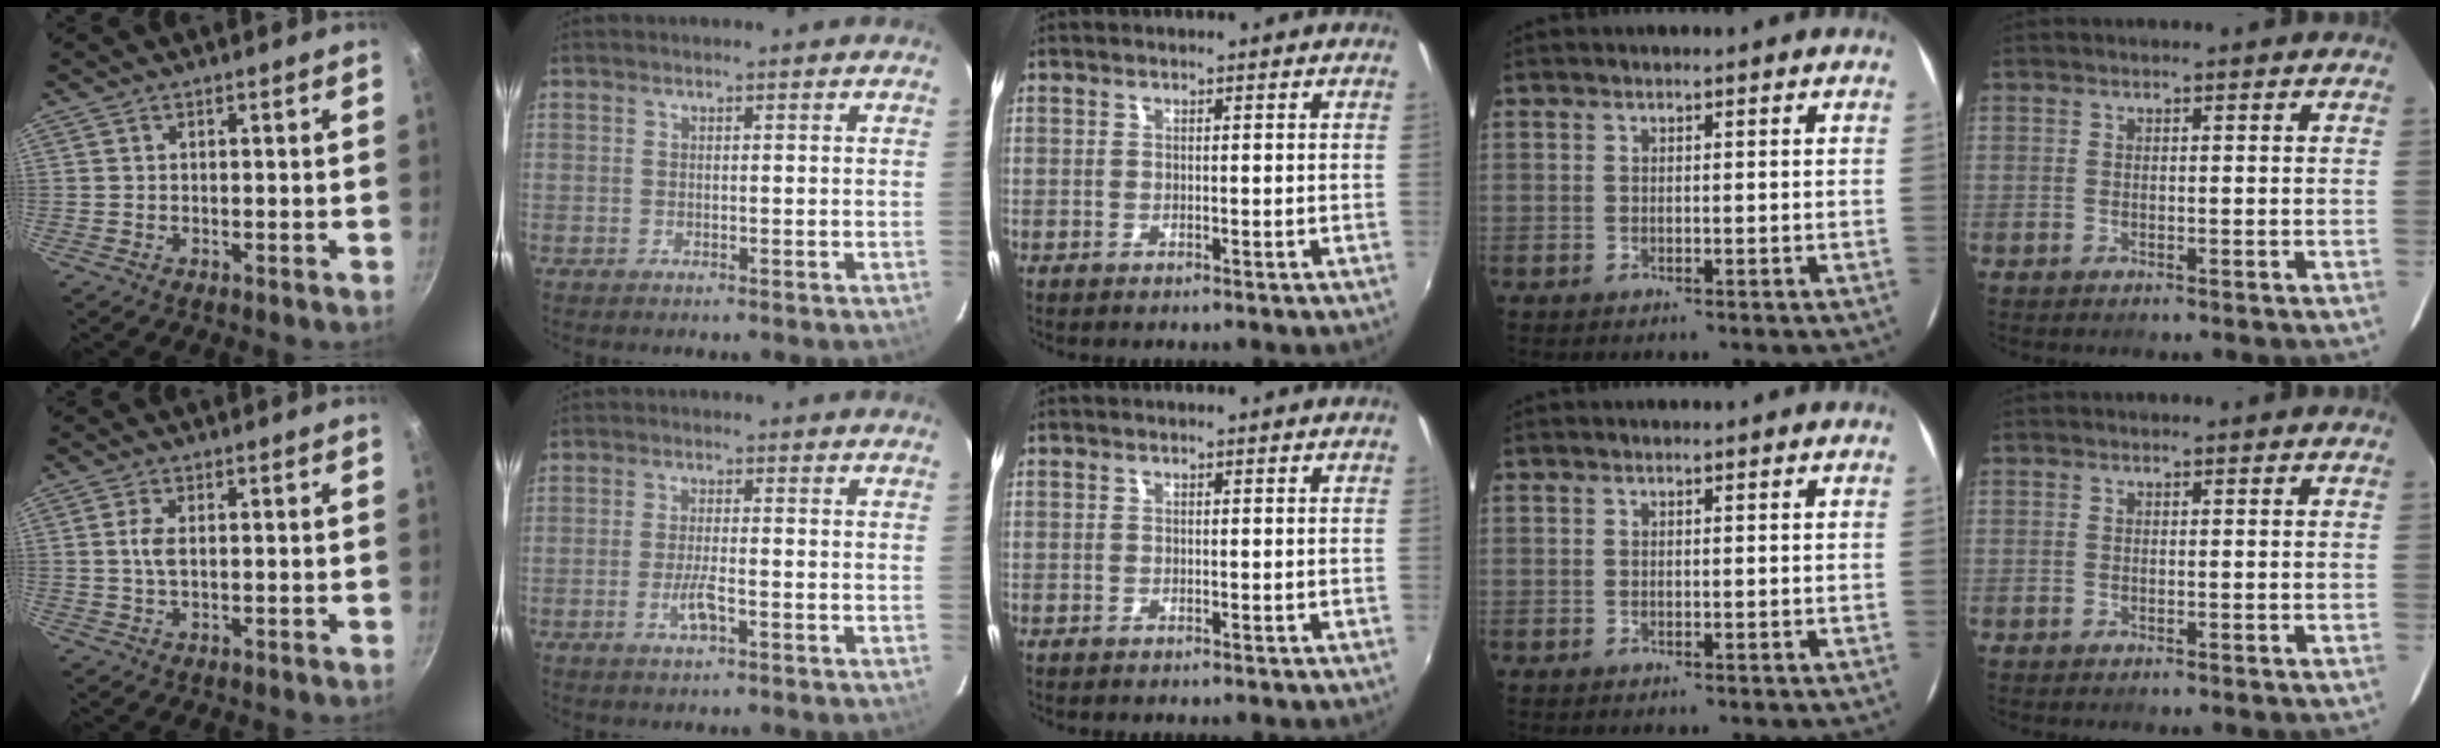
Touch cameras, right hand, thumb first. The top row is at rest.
{"thumb": {"total": 2.8, "force": [0.3, 1.2, 2.6], "torque": [-0.058, 0.002, 0.005]}, "index": {"total": 4.0, "force": [-1.9, 0.9, 3.4], "torque": [-0.070, -0.005, -0.036]}}